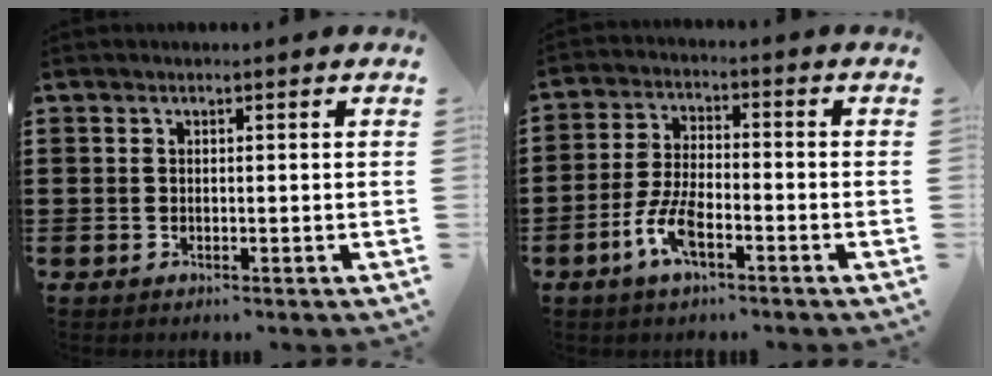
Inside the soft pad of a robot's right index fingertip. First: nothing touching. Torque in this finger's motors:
{"motor_torque": [0.73, 0.39, 0.53, 0.07]}